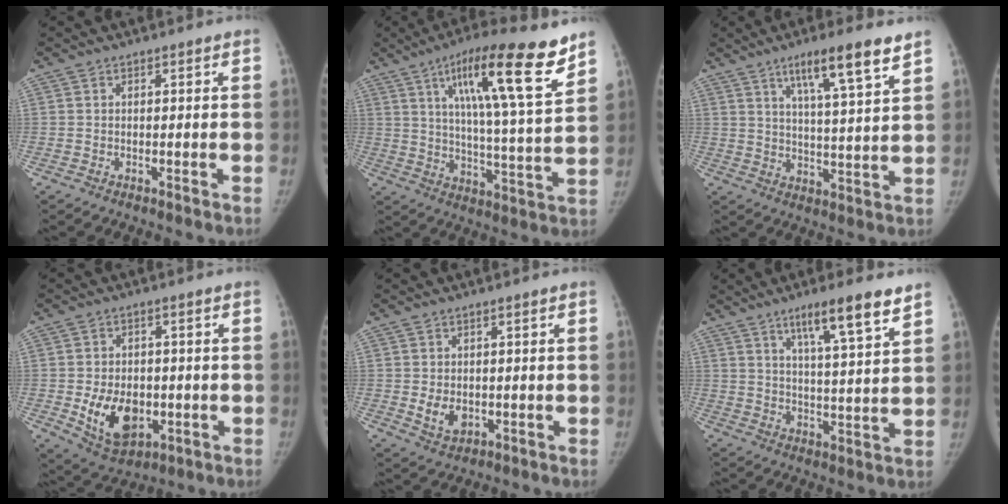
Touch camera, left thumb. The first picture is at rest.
{"total": 19.9, "force": [11.6, 2.9, 15.9], "torque": [-0.230, -0.048, 0.182]}
{"total": 11.4, "force": [7.2, 1.3, 8.7], "torque": [-0.137, -0.033, 0.117]}
{"total": 10.8, "force": [-2.4, 7.5, 7.4], "torque": [-0.096, -0.002, -0.022]}
{"total": 4.0, "force": [-0.5, 3.0, 2.6], "torque": [-0.034, -0.008, 0.001]}
{"total": 10.9, "force": [7.1, 1.2, 8.1], "torque": [-0.123, -0.035, 0.114]}